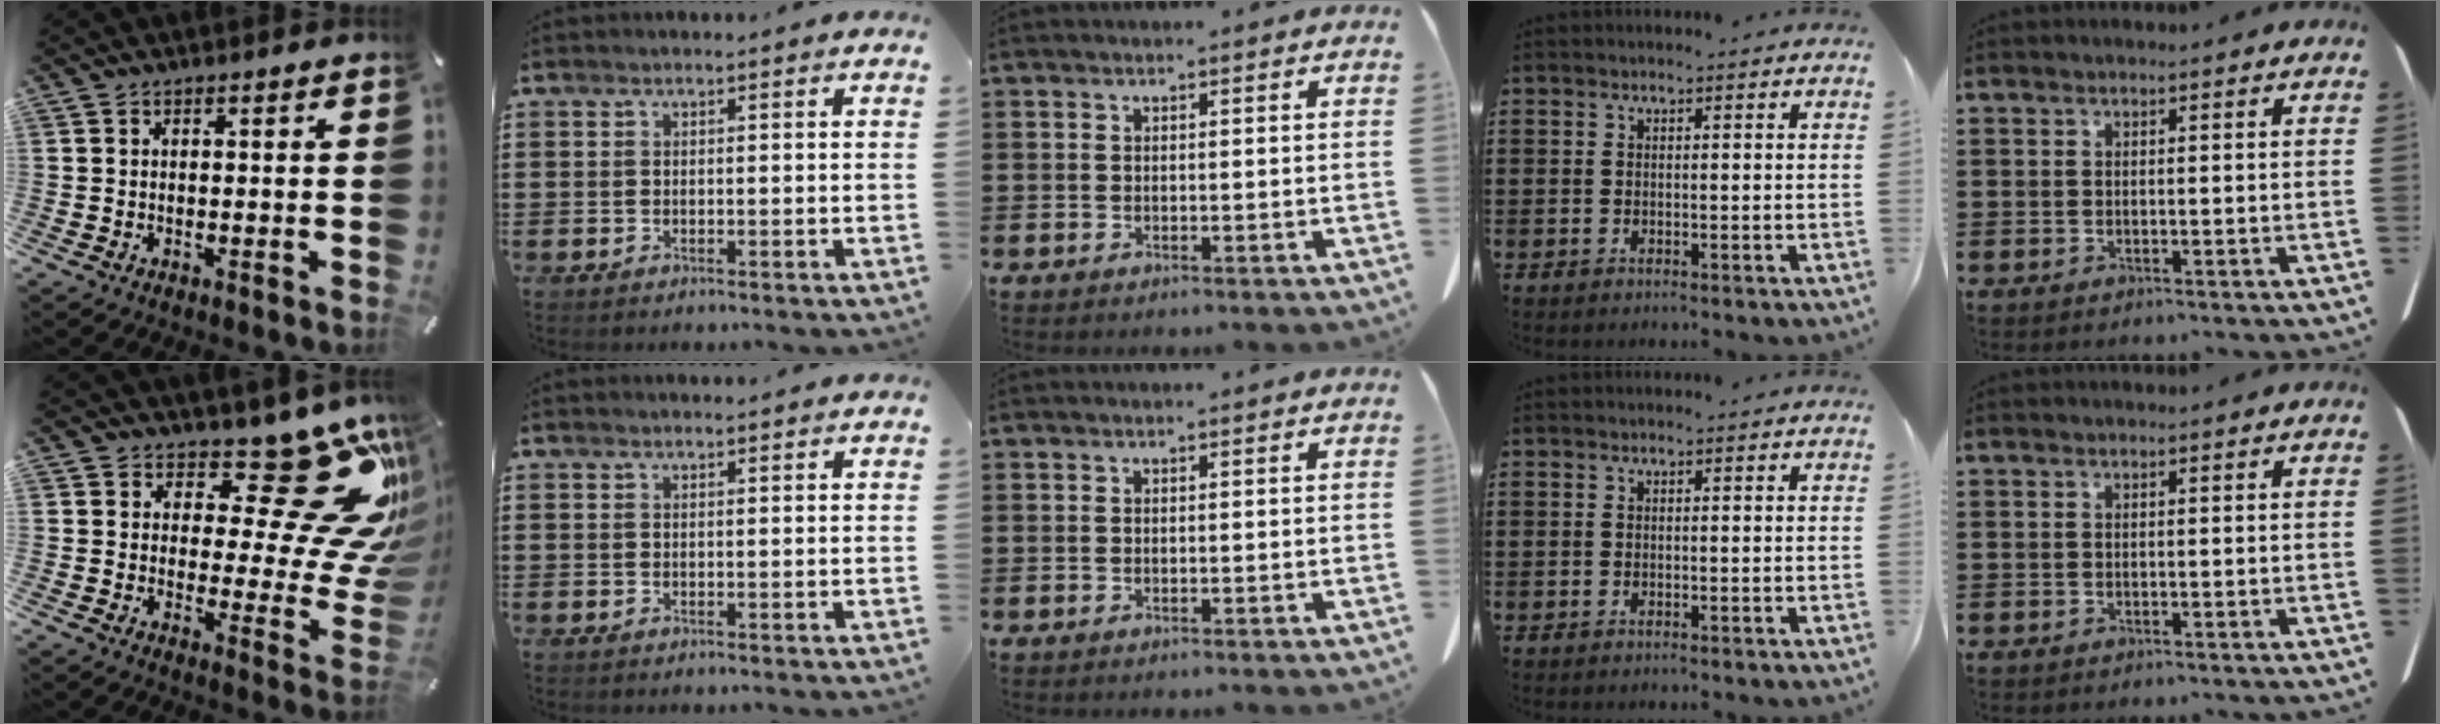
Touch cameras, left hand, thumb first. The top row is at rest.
{"thumb": {"total": 20.1, "force": [12.2, 7.5, 14.2], "torque": [-0.168, -0.103, 0.196]}, "index": {"total": 0.6, "force": [0.6, 0.1, 0.1], "torque": [-0.004, -0.001, 0.013]}}